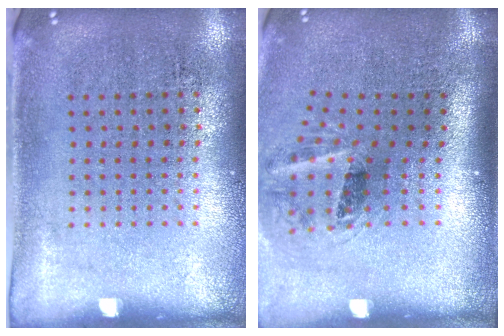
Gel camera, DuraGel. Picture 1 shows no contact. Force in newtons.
{"total": 1.6, "press": 1.1, "slide": 1.1}